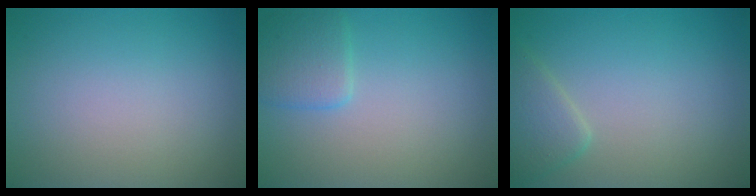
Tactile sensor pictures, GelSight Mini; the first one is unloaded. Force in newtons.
{"total": 2.3, "press": 2.3, "slide": 0.1}
{"total": 2.2, "press": 2.2, "slide": 0.2}